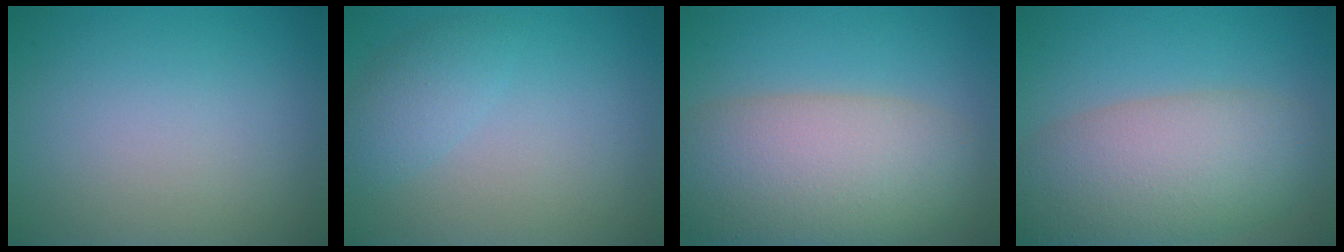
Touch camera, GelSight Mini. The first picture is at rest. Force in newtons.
{"total": 2.3, "press": 2.3, "slide": 0.2}
{"total": 10.2, "press": 10.2, "slide": 0.5}
{"total": 8.7, "press": 8.7, "slide": 0.8}